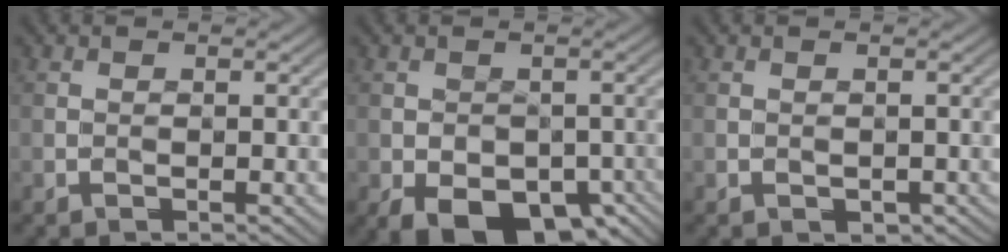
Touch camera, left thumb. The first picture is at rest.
{"total": 9.4, "force": [-5.1, 5.4, 5.7], "torque": [-0.086, -0.030, -0.066]}
{"total": 0.6, "force": [-0.2, 0.5, 0.3], "torque": [-0.005, -0.007, -0.001]}